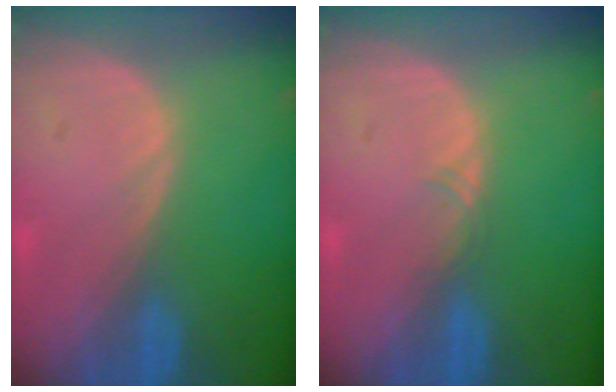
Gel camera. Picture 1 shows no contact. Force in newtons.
{"total": 0.9, "press": 0.8, "slide": 0.2}